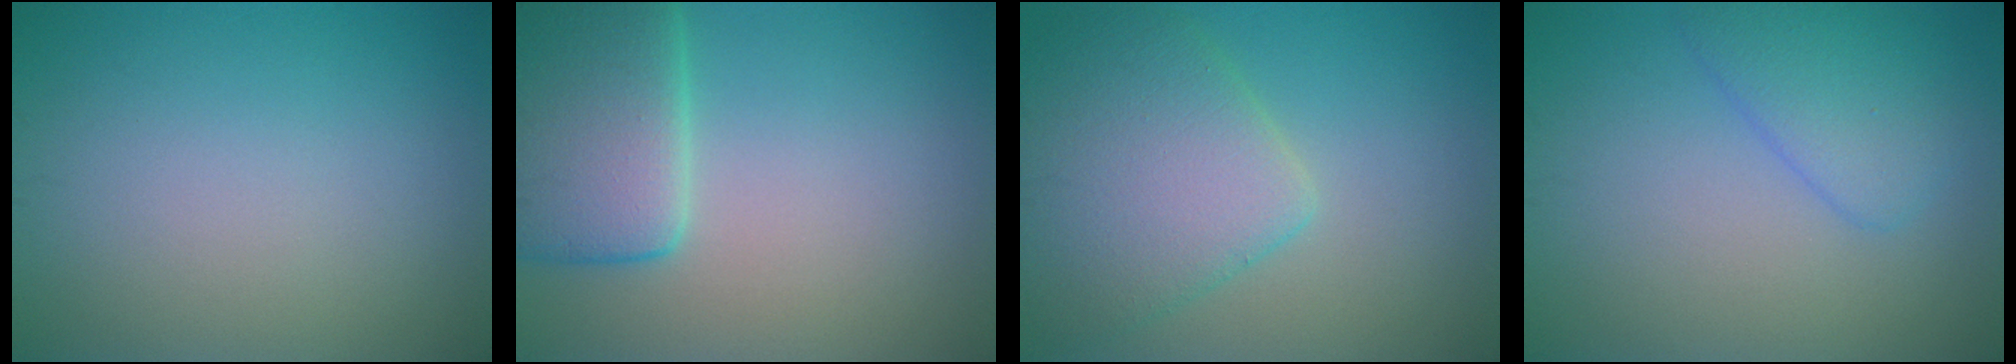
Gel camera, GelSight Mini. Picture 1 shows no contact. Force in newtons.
{"total": 7.4, "press": 7.4, "slide": 0.5}
{"total": 6.7, "press": 6.7, "slide": 0.3}
{"total": 3.4, "press": 3.4, "slide": 0.2}